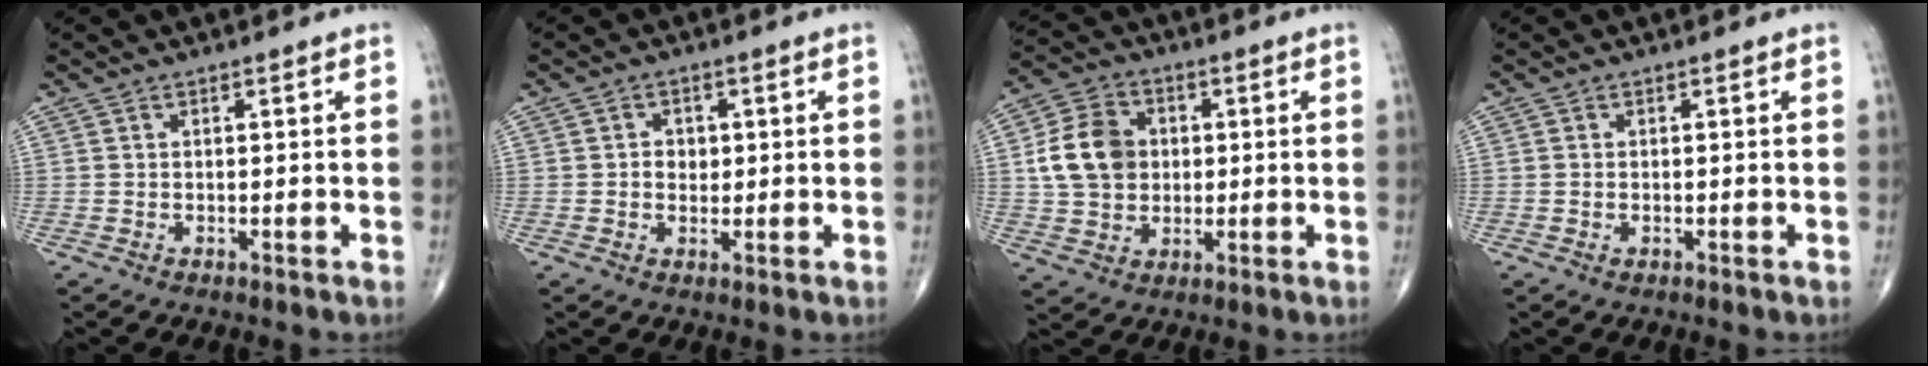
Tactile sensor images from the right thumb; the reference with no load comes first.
{"total": 3.0, "force": [0.3, 2.5, 1.6], "torque": [-0.004, 0.003, 0.003]}
{"total": 11.7, "force": [1.3, 9.3, 6.9], "torque": [-0.106, 0.010, 0.021]}
{"total": 0.6, "force": [-0.1, 0.4, 0.5], "torque": [-0.014, 0.004, 0.000]}